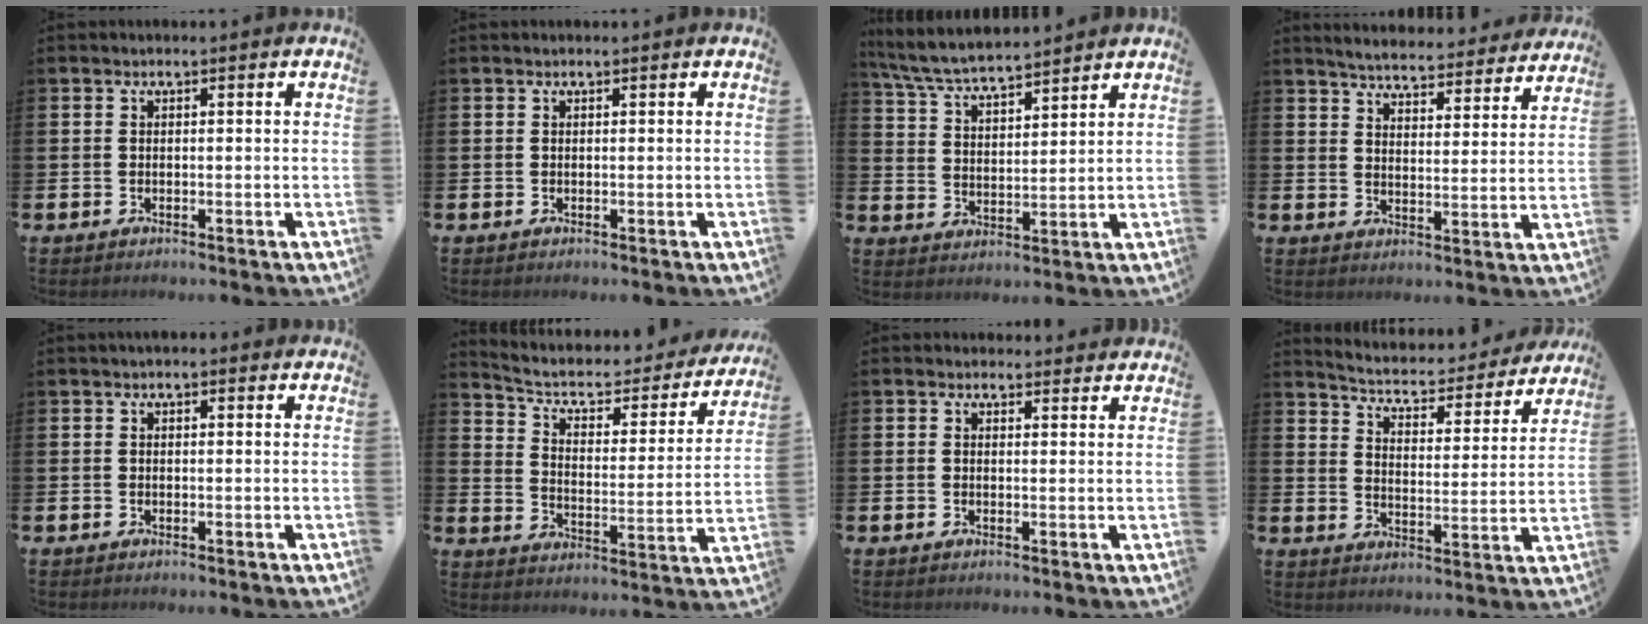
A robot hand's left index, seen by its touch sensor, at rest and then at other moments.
{"total": 0.0}
{"total": 6.1, "force": [5.9, 0.6, 1.4], "torque": [-0.054, -0.033, 0.104]}
{"total": 5.1, "force": [5.1, 0.4, 0.7], "torque": [-0.026, -0.041, 0.084]}
{"total": 0.7, "force": [0.5, 0.3, 0.4], "torque": [-0.006, 0.005, 0.009]}
{"total": 6.3, "force": [5.2, 2.6, 2.5], "torque": [-0.071, -0.038, 0.079]}
{"total": 1.7, "force": [1.6, 0.5, -0.1], "torque": [0.011, -0.005, 0.028]}
{"total": 4.6, "force": [4.3, 1.1, 1.1], "torque": [-0.047, -0.039, 0.066]}